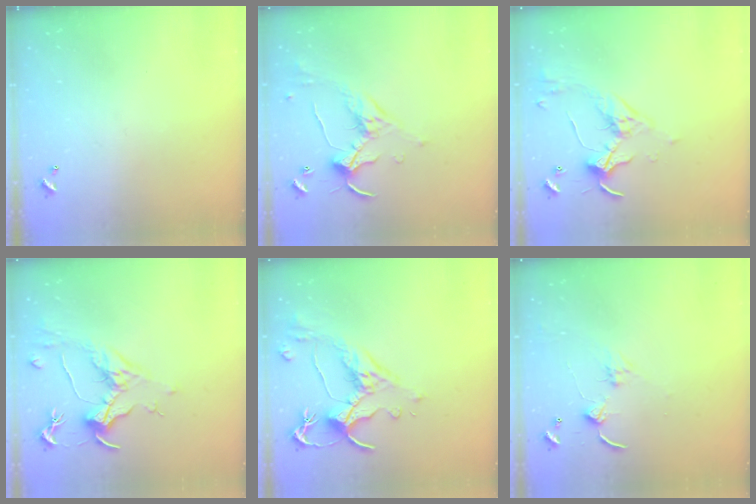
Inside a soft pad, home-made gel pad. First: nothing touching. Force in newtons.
{"total": 1.2, "press": 0.8, "slide": 0.8}
{"total": 3.4, "press": 3.4, "slide": 0.7}
{"total": 1.6, "press": 1.4, "slide": 0.7}
{"total": 2.5, "press": 2.1, "slide": 1.2}
{"total": 2.4, "press": 2.3, "slide": 0.4}